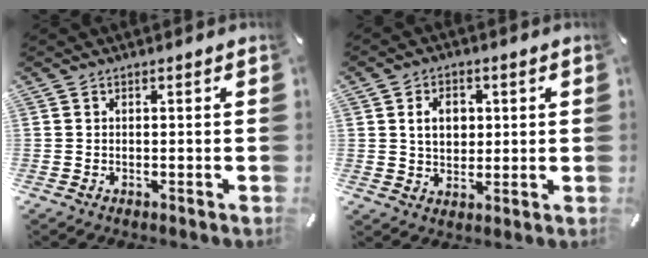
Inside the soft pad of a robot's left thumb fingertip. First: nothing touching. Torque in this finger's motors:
{"motor_torque": [0.82, 1.32, 0.70, -0.46, 0.15]}